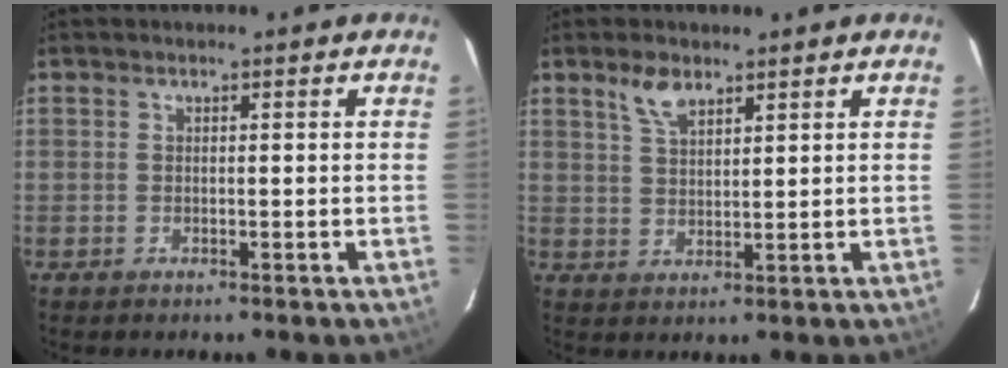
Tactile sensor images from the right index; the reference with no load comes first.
{"total": 4.6, "force": [3.1, 2.0, 2.6], "torque": [-0.049, 0.006, 0.062]}